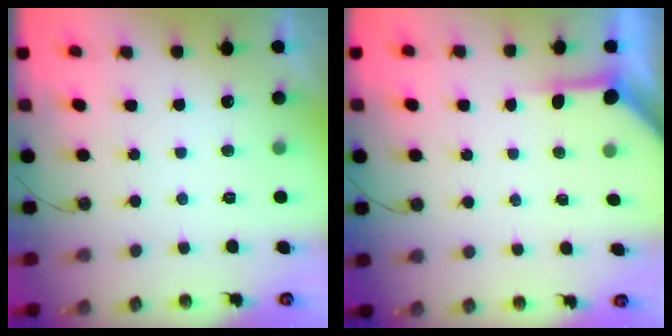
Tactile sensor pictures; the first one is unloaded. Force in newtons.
{"total": 3.9, "press": 3.9, "slide": 0.4}